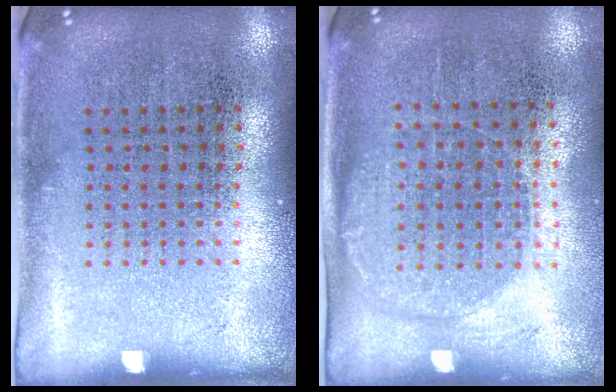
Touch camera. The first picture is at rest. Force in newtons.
{"total": 1.3, "press": 1.1, "slide": 0.6}